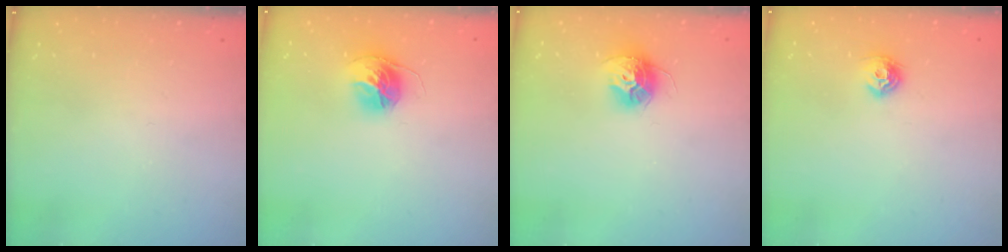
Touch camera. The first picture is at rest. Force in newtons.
{"total": 12.9, "press": 12.8, "slide": 1.2}
{"total": 11.3, "press": 11.3, "slide": 0.9}
{"total": 7.2, "press": 7.1, "slide": 0.4}